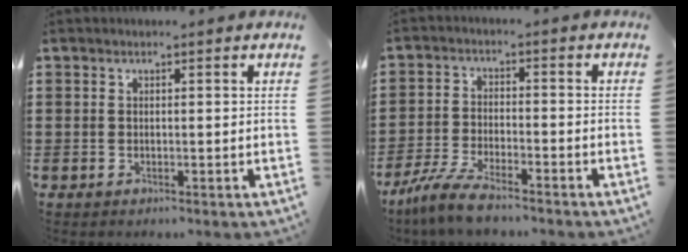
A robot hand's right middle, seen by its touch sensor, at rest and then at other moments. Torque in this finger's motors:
{"motor_torque": [0.88, -0.18, 0.29, 0.12]}